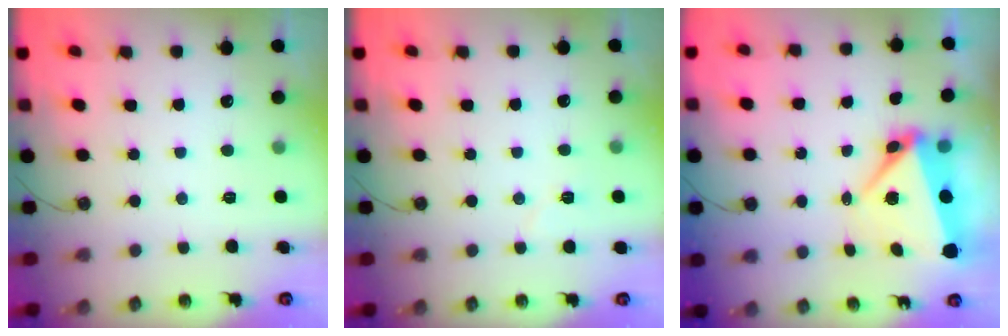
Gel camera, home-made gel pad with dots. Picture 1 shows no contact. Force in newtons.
{"total": 5.0, "press": 4.4, "slide": 2.3}
{"total": 7.0, "press": 6.7, "slide": 1.9}